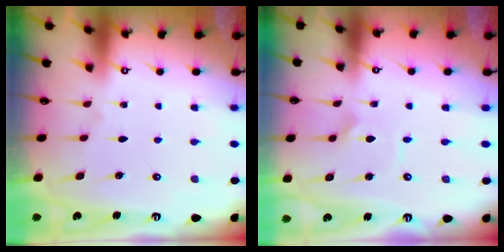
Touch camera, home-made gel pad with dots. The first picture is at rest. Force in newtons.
{"total": 1.6, "press": 1.6, "slide": 0.1}